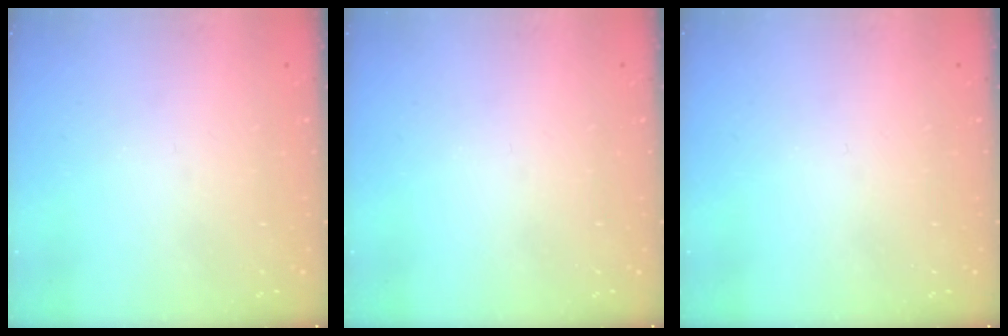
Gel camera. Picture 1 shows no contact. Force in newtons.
{"total": 0.0}
{"total": 0.0}